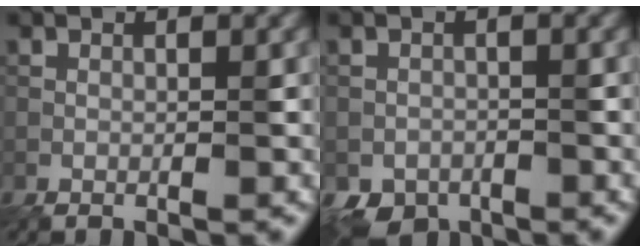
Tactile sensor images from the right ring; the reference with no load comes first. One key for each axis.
{"total": 3.2, "fx": -2.3, "fy": 2.1, "fz": 0.4, "tx": -0.003, "ty": -0.011, "tz": -0.038}